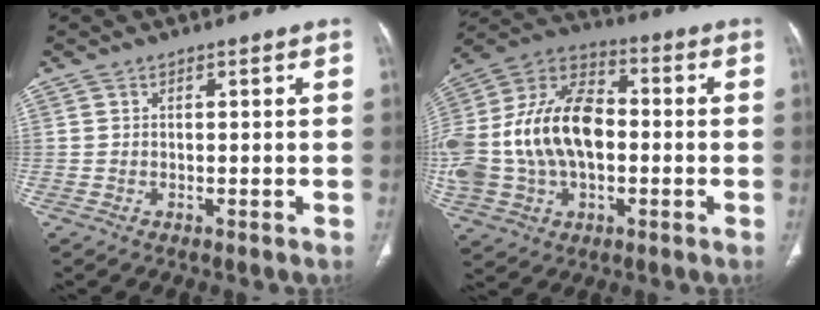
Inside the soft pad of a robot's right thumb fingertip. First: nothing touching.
{"total": 23.9, "force": [-1.0, 15.4, 18.2], "torque": [-0.379, 0.028, -0.012]}